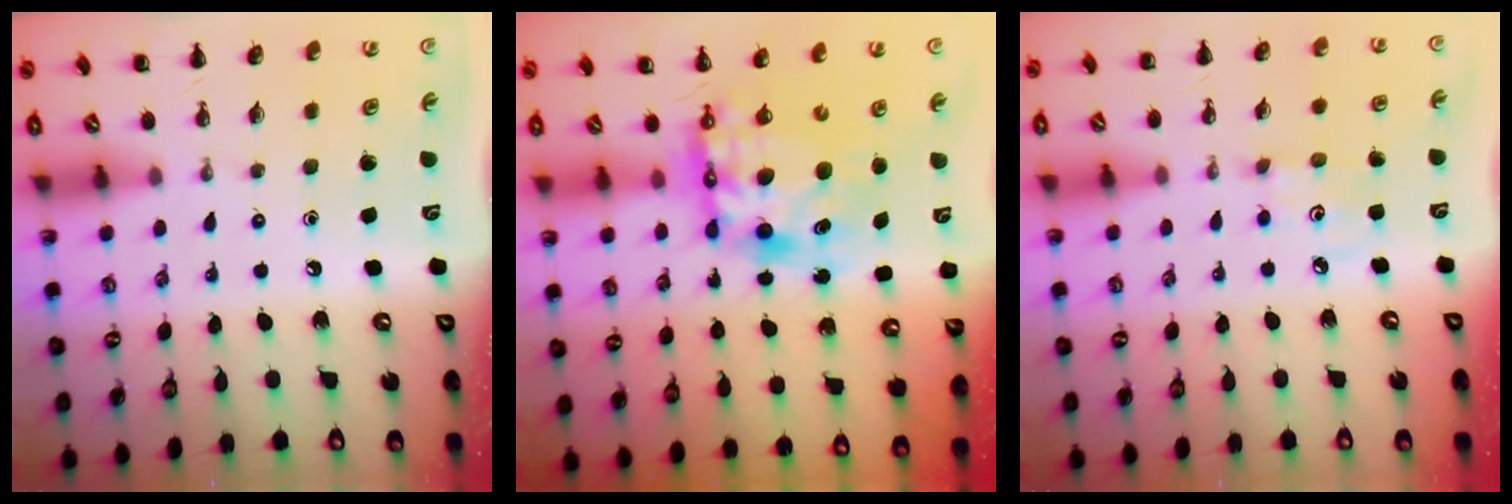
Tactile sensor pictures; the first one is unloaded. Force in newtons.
{"total": 9.2, "press": 9.0, "slide": 2.2}
{"total": 3.5, "press": 3.4, "slide": 1.0}